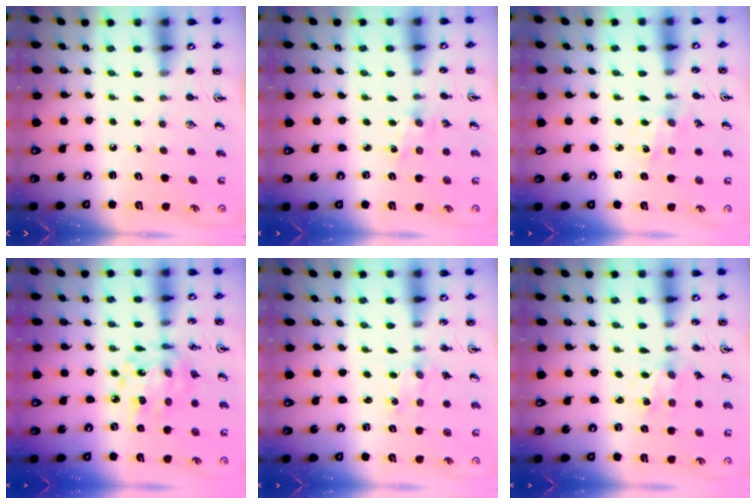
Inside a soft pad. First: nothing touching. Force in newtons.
{"total": 1.6, "press": 1.6, "slide": 0.4}
{"total": 0.9, "press": 0.9, "slide": 0.2}
{"total": 13.3, "press": 13.3, "slide": 0.9}
{"total": 1.1, "press": 1.1, "slide": 0.4}
{"total": 2.0, "press": 2.0, "slide": 0.5}